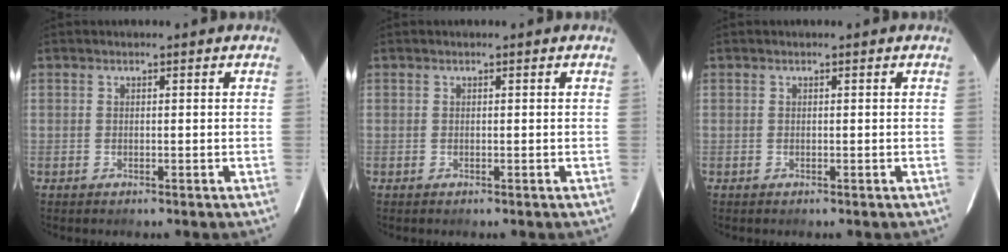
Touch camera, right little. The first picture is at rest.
{"total": 0.0}
{"total": 0.0}